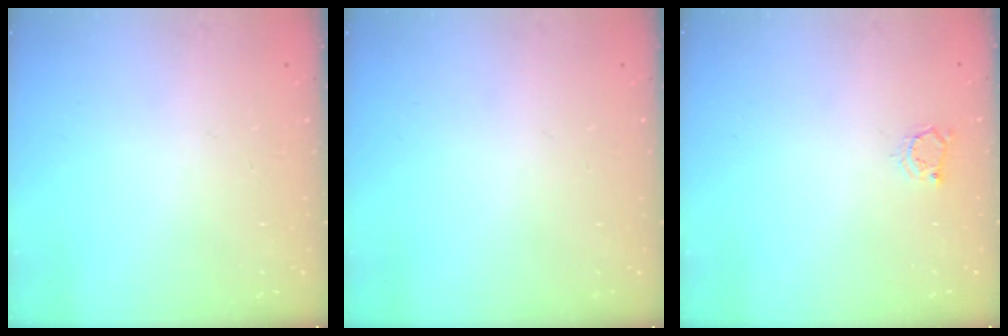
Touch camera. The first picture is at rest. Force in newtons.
{"total": 0.0}
{"total": 3.1, "press": 3.0, "slide": 0.5}